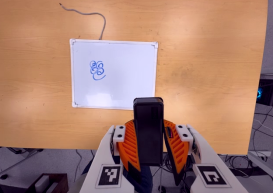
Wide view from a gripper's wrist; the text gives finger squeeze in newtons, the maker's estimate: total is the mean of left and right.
{"total": 10.0, "left": 8.1, "right": 11.8}